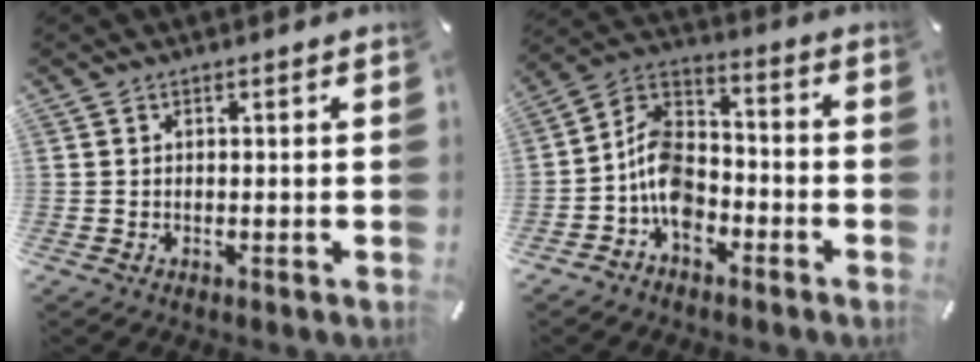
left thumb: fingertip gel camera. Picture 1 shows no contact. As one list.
[{"total": 10.1, "force": [-5.4, 7.1, 4.9], "torque": [-0.110, 0.025, -0.105]}]